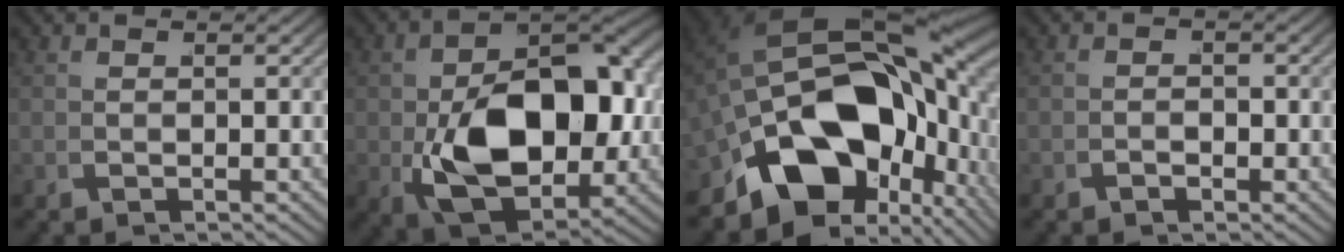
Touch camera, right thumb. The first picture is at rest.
{"total": 15.5, "force": [-1.1, 9.3, 12.3], "torque": [-0.245, -0.044, 0.007]}
{"total": 21.2, "force": [0.3, 13.4, 16.4], "torque": [-0.296, -0.031, 0.012]}
{"total": 0.8, "force": [-0.7, 0.4, 0.1], "torque": [0.012, 0.001, -0.016]}